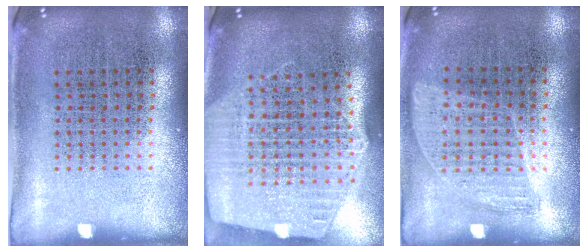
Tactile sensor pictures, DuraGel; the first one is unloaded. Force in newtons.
{"total": 2.6, "press": 2.3, "slide": 1.3}
{"total": 0.9, "press": 0.8, "slide": 0.5}